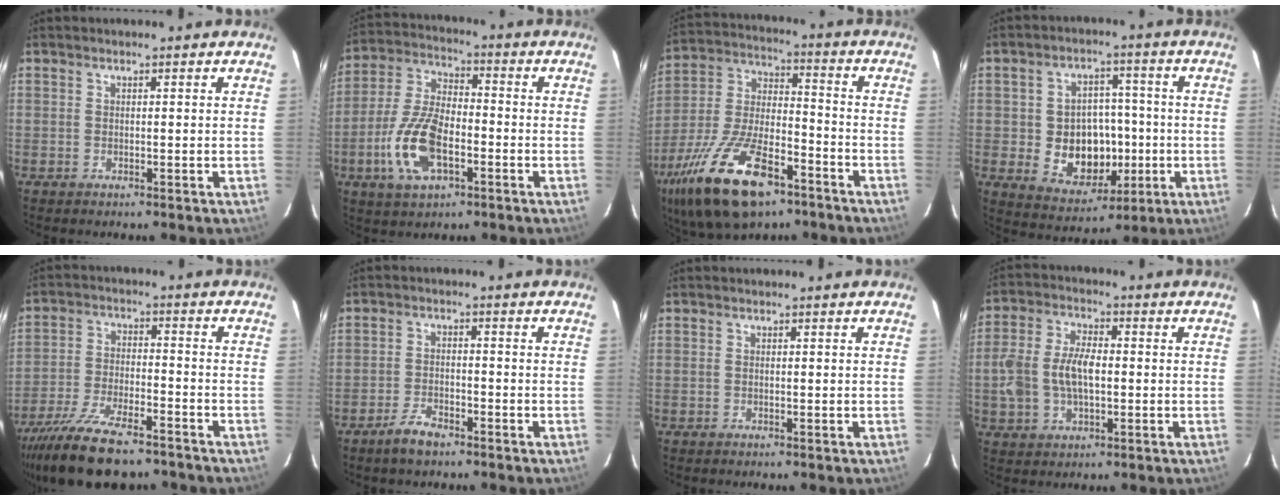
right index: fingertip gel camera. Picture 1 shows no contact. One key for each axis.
{"total": 13.6, "fx": -4.9, "fy": 6.6, "fz": 10.9, "tx": -0.236, "ty": 0.001, "tz": -0.089}
{"total": 22.5, "fx": -13.3, "fy": 9.5, "fz": 15.4, "tx": -0.317, "ty": -0.022, "tz": -0.232}
{"total": 11.9, "fx": -2.1, "fy": 9.5, "fz": 6.9, "tx": -0.146, "ty": 0.009, "tz": -0.012}
{"total": 17.9, "fx": -14.3, "fy": 5.2, "fz": 9.4, "tx": -0.197, "ty": -0.037, "tz": -0.239}
{"total": 4.7, "fx": -3.6, "fy": 1.8, "fz": 2.4, "tx": -0.062, "ty": -0.001, "tz": -0.065}
{"total": 0.0}
{"total": 10.5, "fx": -1.0, "fy": 6.3, "fz": 8.4, "tx": -0.171, "ty": 0.011, "tz": -0.014}